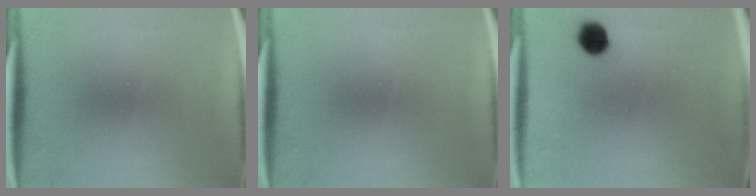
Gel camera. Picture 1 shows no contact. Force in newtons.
{"total": 0.0}
{"total": 4.8}